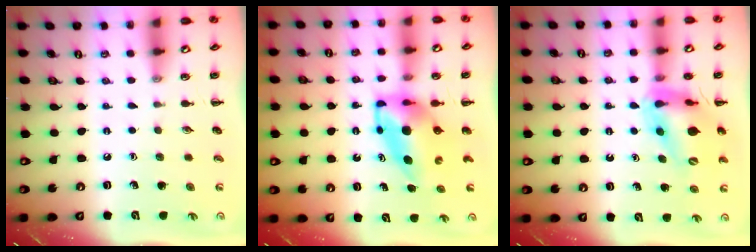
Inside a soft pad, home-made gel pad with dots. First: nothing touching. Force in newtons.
{"total": 7.1, "press": 6.9, "slide": 1.8}
{"total": 14.3, "press": 13.8, "slide": 4.0}